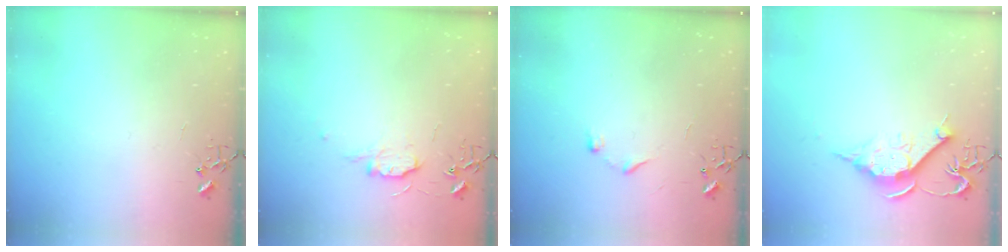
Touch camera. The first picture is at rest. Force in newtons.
{"total": 7.3, "press": 7.3, "slide": 0.7}
{"total": 6.7, "press": 6.7, "slide": 0.7}
{"total": 11.7, "press": 11.7, "slide": 0.9}